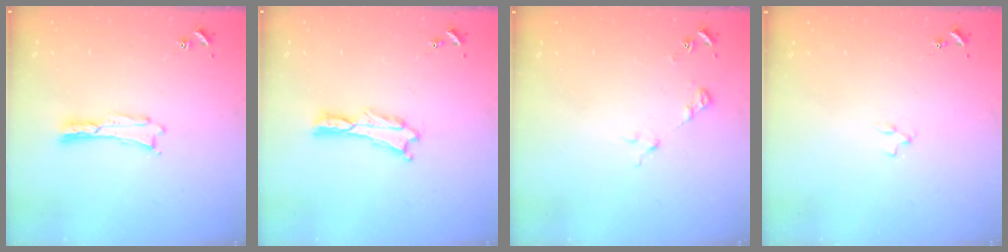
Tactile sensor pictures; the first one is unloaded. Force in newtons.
{"total": 0.8, "press": 0.7, "slide": 0.2}
{"total": 4.0, "press": 4.0, "slide": 0.4}
{"total": 0.9, "press": 0.9, "slide": 0.2}